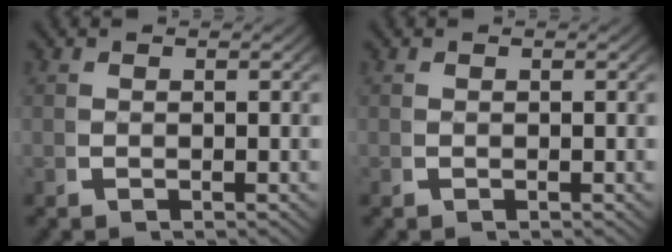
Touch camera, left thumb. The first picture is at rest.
{"total": 0.0}